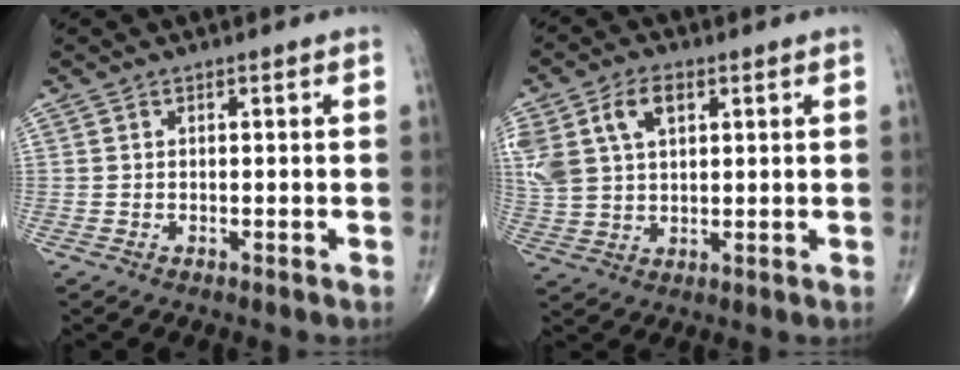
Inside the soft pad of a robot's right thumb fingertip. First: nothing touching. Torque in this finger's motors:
{"motor_torque": [1.35, 1.37, 0.84, 0.49, 0.10]}